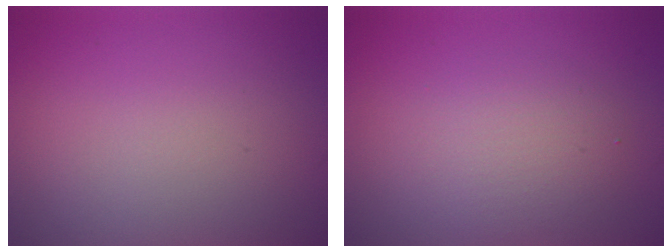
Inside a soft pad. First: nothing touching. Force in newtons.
{"total": 2.9, "press": 2.9, "slide": 0.2}